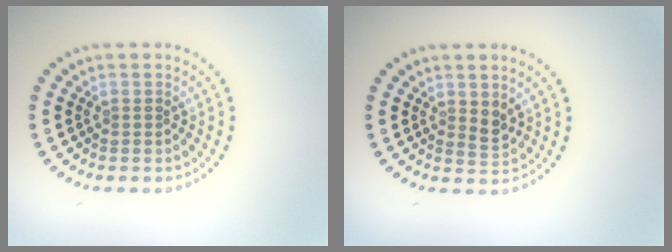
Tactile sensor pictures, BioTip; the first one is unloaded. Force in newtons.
{"total": 1.3, "press": 1.1, "slide": 0.6}